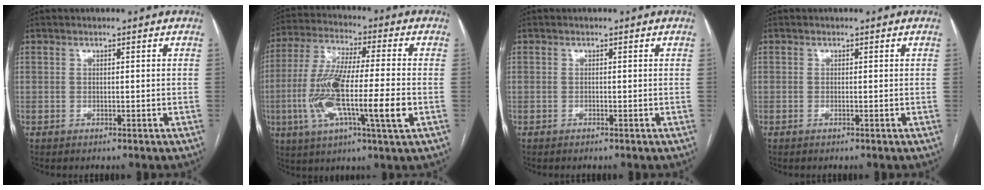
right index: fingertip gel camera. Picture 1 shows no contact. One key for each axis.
{"total": 15.7, "fx": -3.5, "fy": 1.4, "fz": 15.2, "tx": -0.296, "ty": -0.007, "tz": -0.066}
{"total": 0.0}
{"total": 0.0}